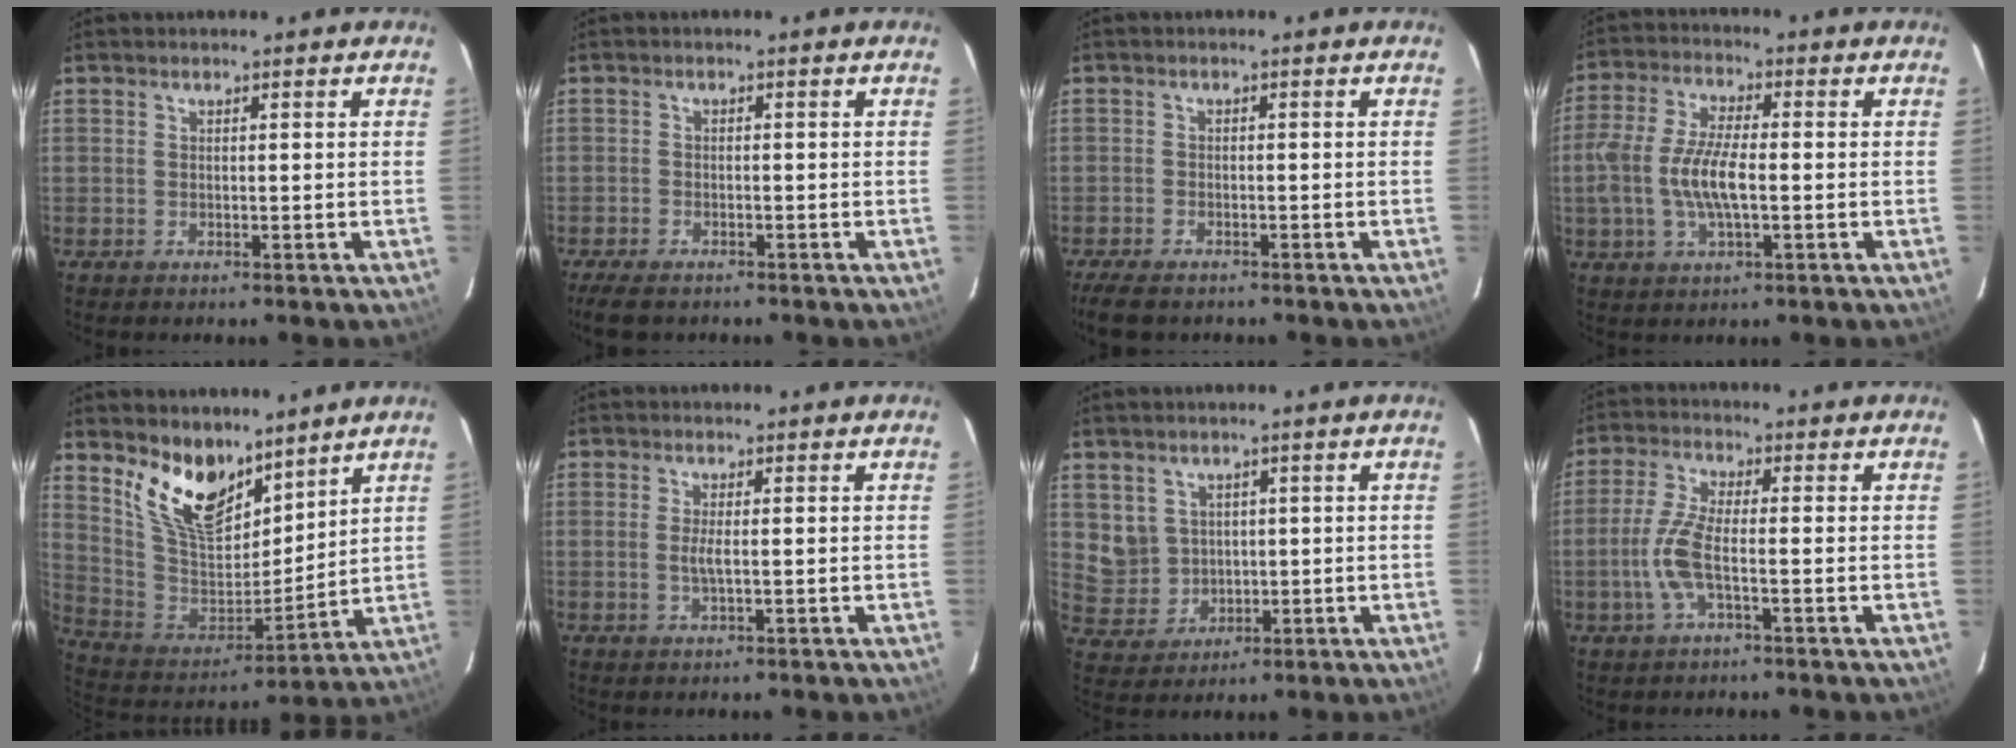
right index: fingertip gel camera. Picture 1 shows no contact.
{"total": 5.2, "force": [-4.1, 2.3, 2.3], "torque": [-0.061, -0.010, -0.073]}
{"total": 5.8, "force": [-4.6, 2.5, 2.5], "torque": [-0.068, -0.012, -0.083]}
{"total": 10.4, "force": [-1.7, 3.8, 9.5], "torque": [-0.203, 0.003, -0.034]}
{"total": 15.4, "force": [10.8, 7.6, 8.0], "torque": [-0.166, 0.001, 0.217]}
{"total": 2.0, "force": [-0.1, 0.1, 2.0], "torque": [-0.040, -0.003, -0.004]}
{"total": 6.2, "force": [1.8, 5.8, 1.6], "torque": [-0.035, 0.007, 0.054]}
{"total": 7.1, "force": [-2.0, 1.4, 6.7], "torque": [-0.151, 0.000, -0.040]}